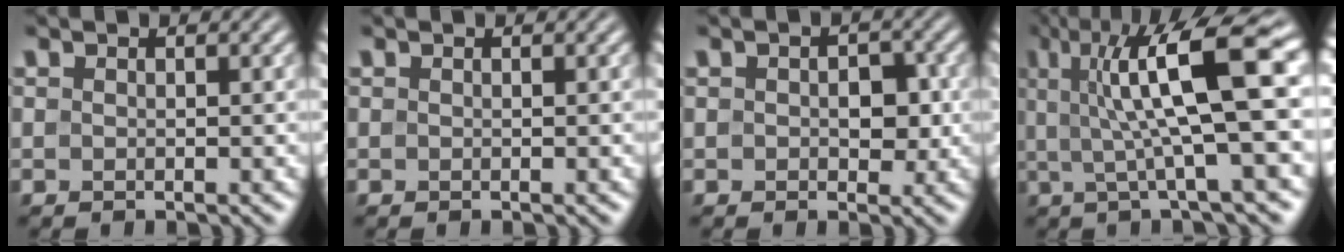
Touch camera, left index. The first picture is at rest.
{"total": 0.0}
{"total": 2.6, "force": [0.1, 1.6, 2.0], "torque": [-0.030, 0.000, 0.000]}
{"total": 10.4, "force": [2.4, 2.0, 9.9], "torque": [-0.151, 0.006, 0.040]}